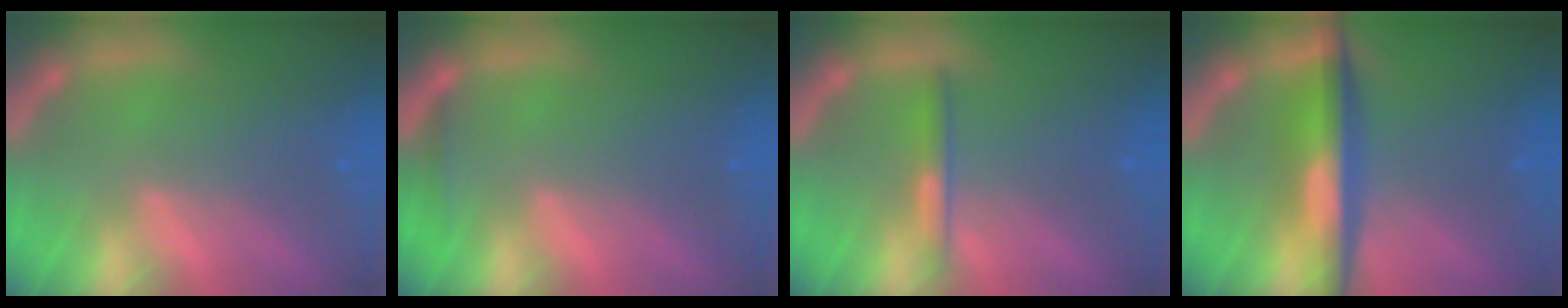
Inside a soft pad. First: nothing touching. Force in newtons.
{"total": 0.9}
{"total": 2.0}
{"total": 6.0}